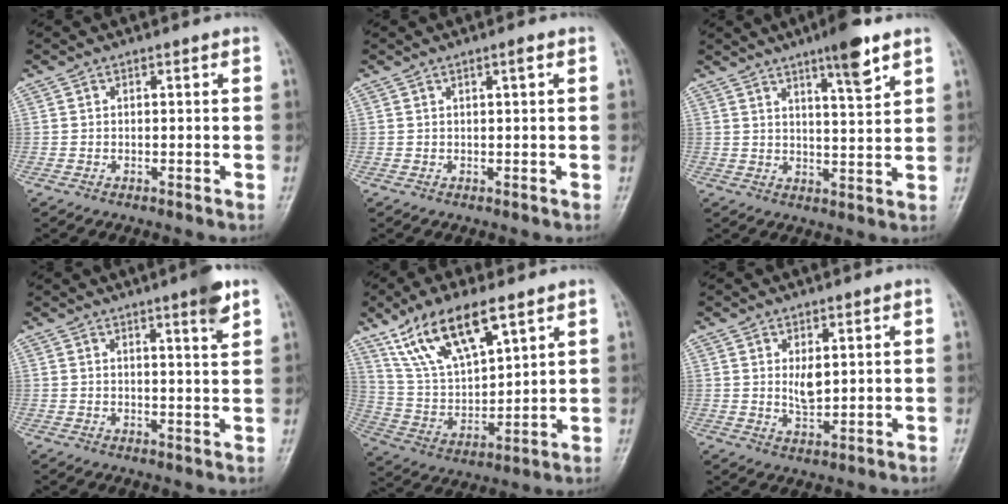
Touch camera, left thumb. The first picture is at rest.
{"total": 1.5, "force": [0.7, 0.1, 1.3], "torque": [-0.023, -0.001, 0.011]}
{"total": 8.4, "force": [5.4, 1.3, 6.3], "torque": [-0.092, -0.031, 0.083]}
{"total": 5.1, "force": [3.2, 0.4, 4.0], "torque": [-0.050, -0.020, 0.043]}
{"total": 16.3, "force": [9.9, 6.3, 11.3], "torque": [-0.191, -0.032, 0.199]}
{"total": 4.0, "force": [1.2, 2.0, 3.3], "torque": [-0.051, -0.015, 0.025]}